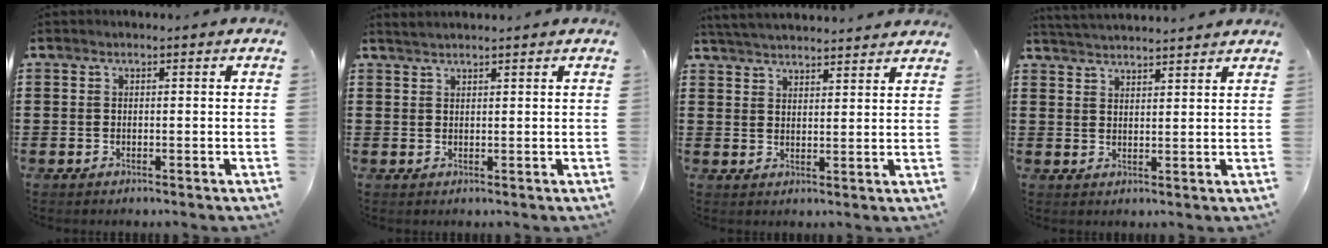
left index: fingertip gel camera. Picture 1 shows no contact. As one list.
[{"total": 1.4, "force": [1.3, -0.1, 0.2], "torque": [-0.006, 0.001, 0.026]}, {"total": 3.9, "force": [3.8, -0.2, 0.4], "torque": [-0.020, -0.014, 0.070]}, {"total": 3.1, "force": [3.1, -0.4, -0.1], "torque": [-0.009, -0.010, 0.056]}]